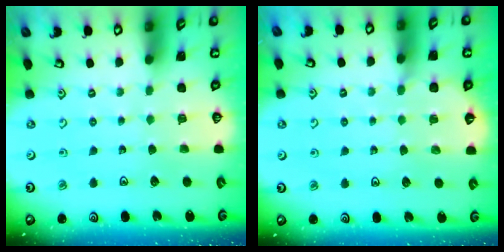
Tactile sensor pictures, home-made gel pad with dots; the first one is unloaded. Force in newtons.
{"total": 5.1, "press": 5.1, "slide": 0.6}